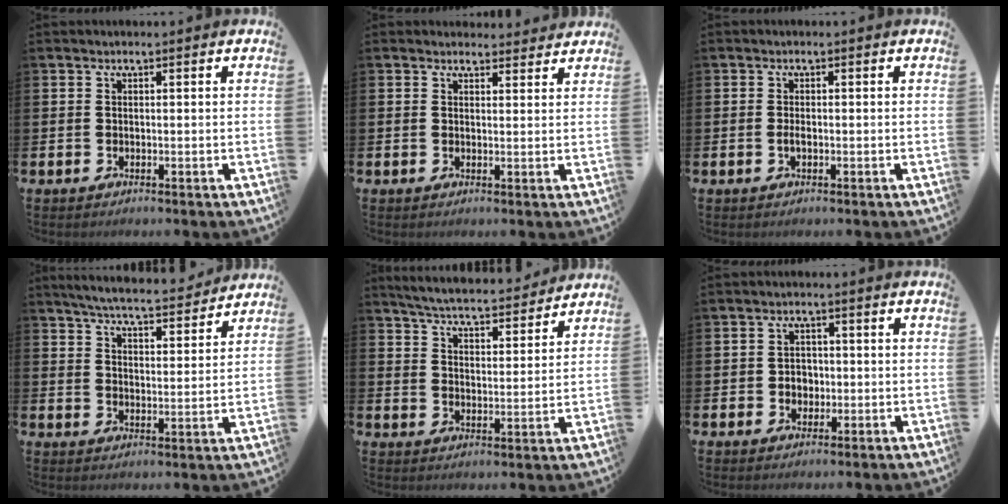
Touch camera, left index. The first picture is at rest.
{"total": 2.1, "force": [2.0, 0.7, -0.1], "torque": [0.012, -0.010, 0.033]}
{"total": 1.1, "force": [-0.3, 0.4, 1.0], "torque": [-0.015, 0.000, -0.006]}
{"total": 6.1, "force": [5.9, 0.3, 1.6], "torque": [-0.043, -0.042, 0.101]}
{"total": 5.7, "force": [5.6, 0.5, 1.0], "torque": [-0.040, -0.040, 0.096]}
{"total": 2.5, "force": [-0.2, 2.3, 1.0], "torque": [-0.013, 0.004, -0.012]}